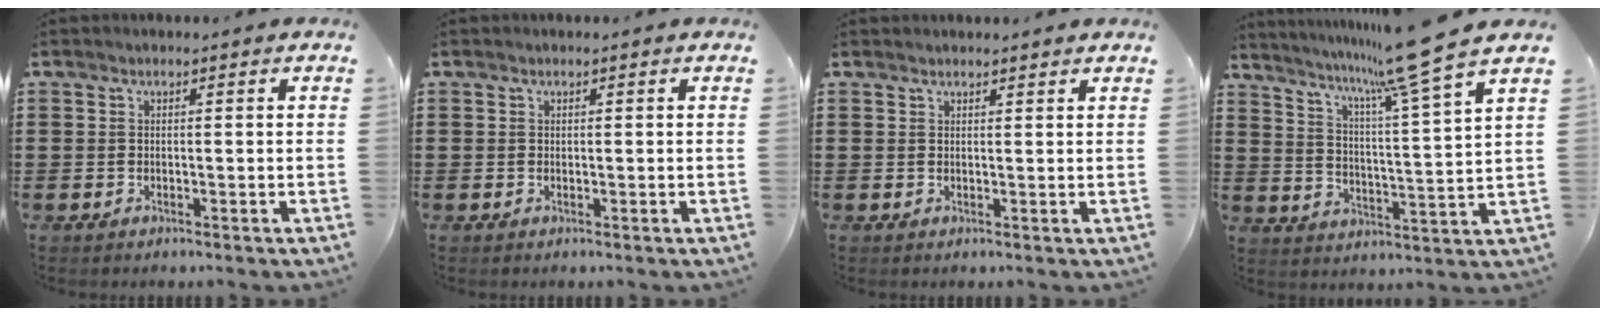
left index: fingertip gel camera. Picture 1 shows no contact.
{"total": 0.0}
{"total": 1.0, "force": [1.0, 0.1, 0.0], "torque": [-0.002, -0.001, 0.020]}
{"total": 10.0, "force": [8.2, -1.7, 5.4], "torque": [-0.121, -0.055, 0.125]}